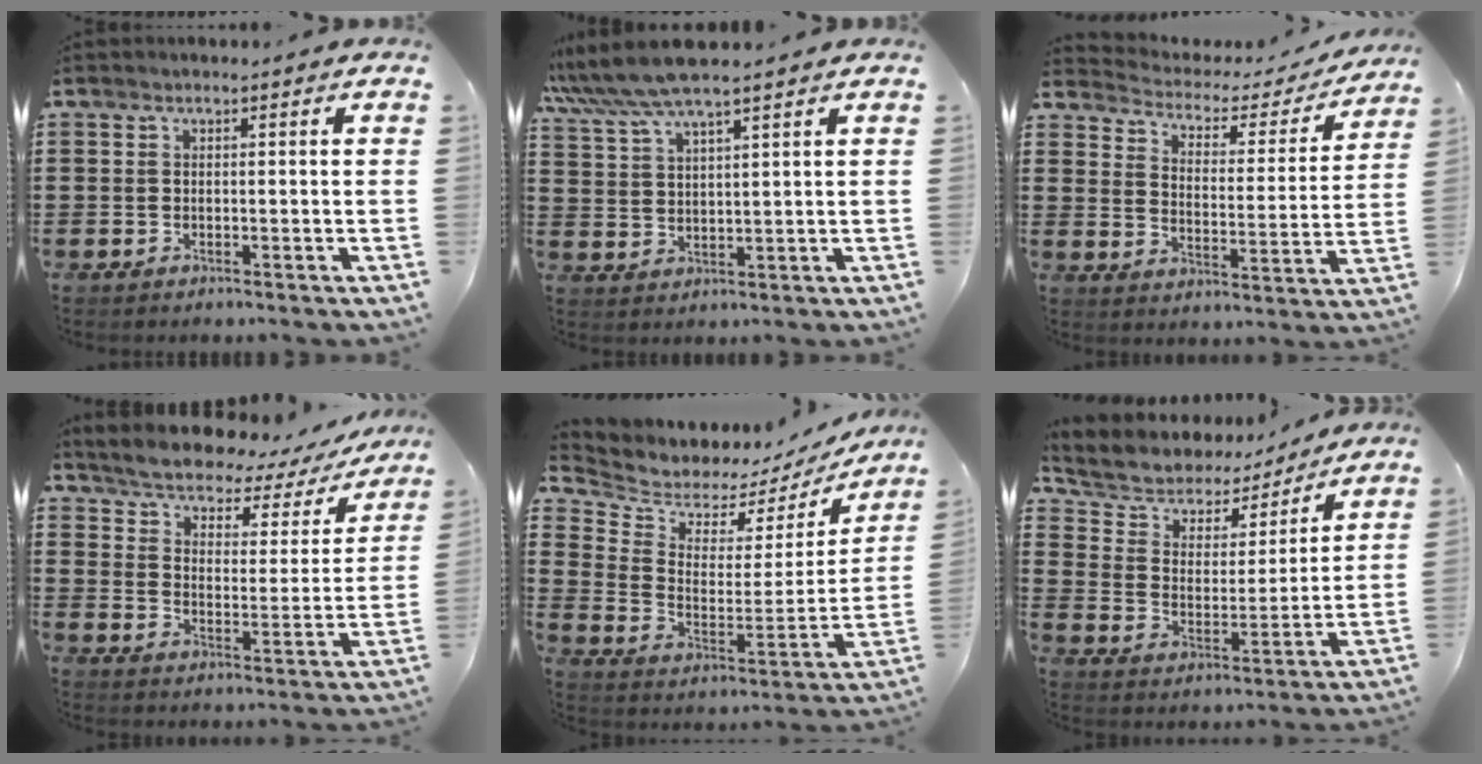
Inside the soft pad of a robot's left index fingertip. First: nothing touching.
{"total": 6.8, "force": [5.6, 0.4, 3.8], "torque": [-0.089, -0.014, 0.101]}
{"total": 2.9, "force": [2.6, 1.1, 0.6], "torque": [-0.033, -0.020, 0.035]}
{"total": 4.1, "force": [3.8, 0.7, 1.2], "torque": [-0.047, -0.030, 0.057]}
{"total": 4.6, "force": [4.3, 1.6, 0.3], "torque": [-0.040, -0.041, 0.070]}
{"total": 5.1, "force": [4.2, 2.8, 0.6], "torque": [-0.047, -0.025, 0.066]}